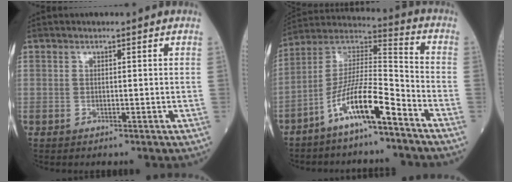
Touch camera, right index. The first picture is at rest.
{"total": 12.0, "force": [-7.1, 1.3, 9.5], "torque": [-0.184, 0.013, -0.138]}